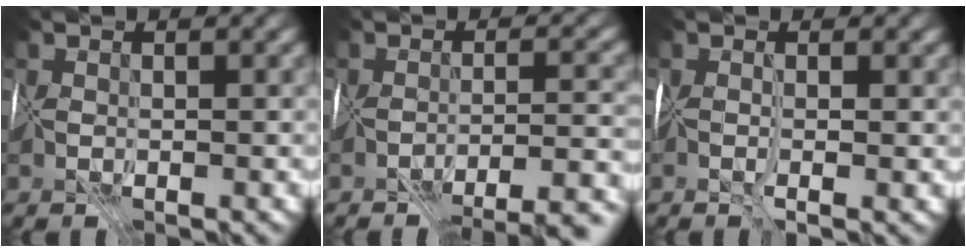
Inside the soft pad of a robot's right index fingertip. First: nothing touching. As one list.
[{"total": 8.7, "force": [-7.5, 1.9, 4.0], "torque": [-0.032, -0.001, -0.068]}, {"total": 1.6, "force": [-0.2, 0.1, 1.5], "torque": [-0.028, -0.005, -0.004]}]